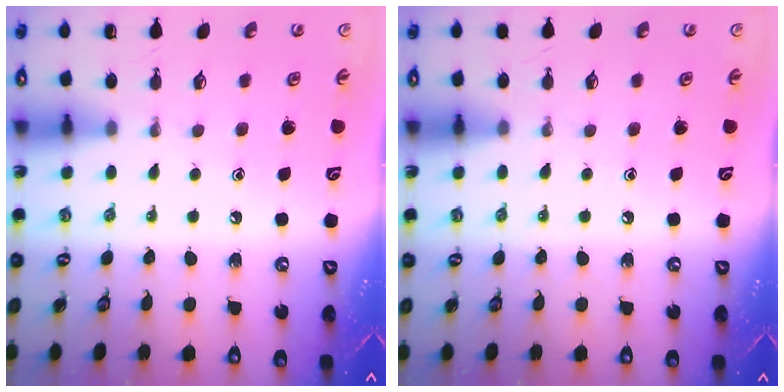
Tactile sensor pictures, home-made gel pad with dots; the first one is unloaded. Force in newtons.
{"total": 3.3, "press": 3.2, "slide": 0.5}